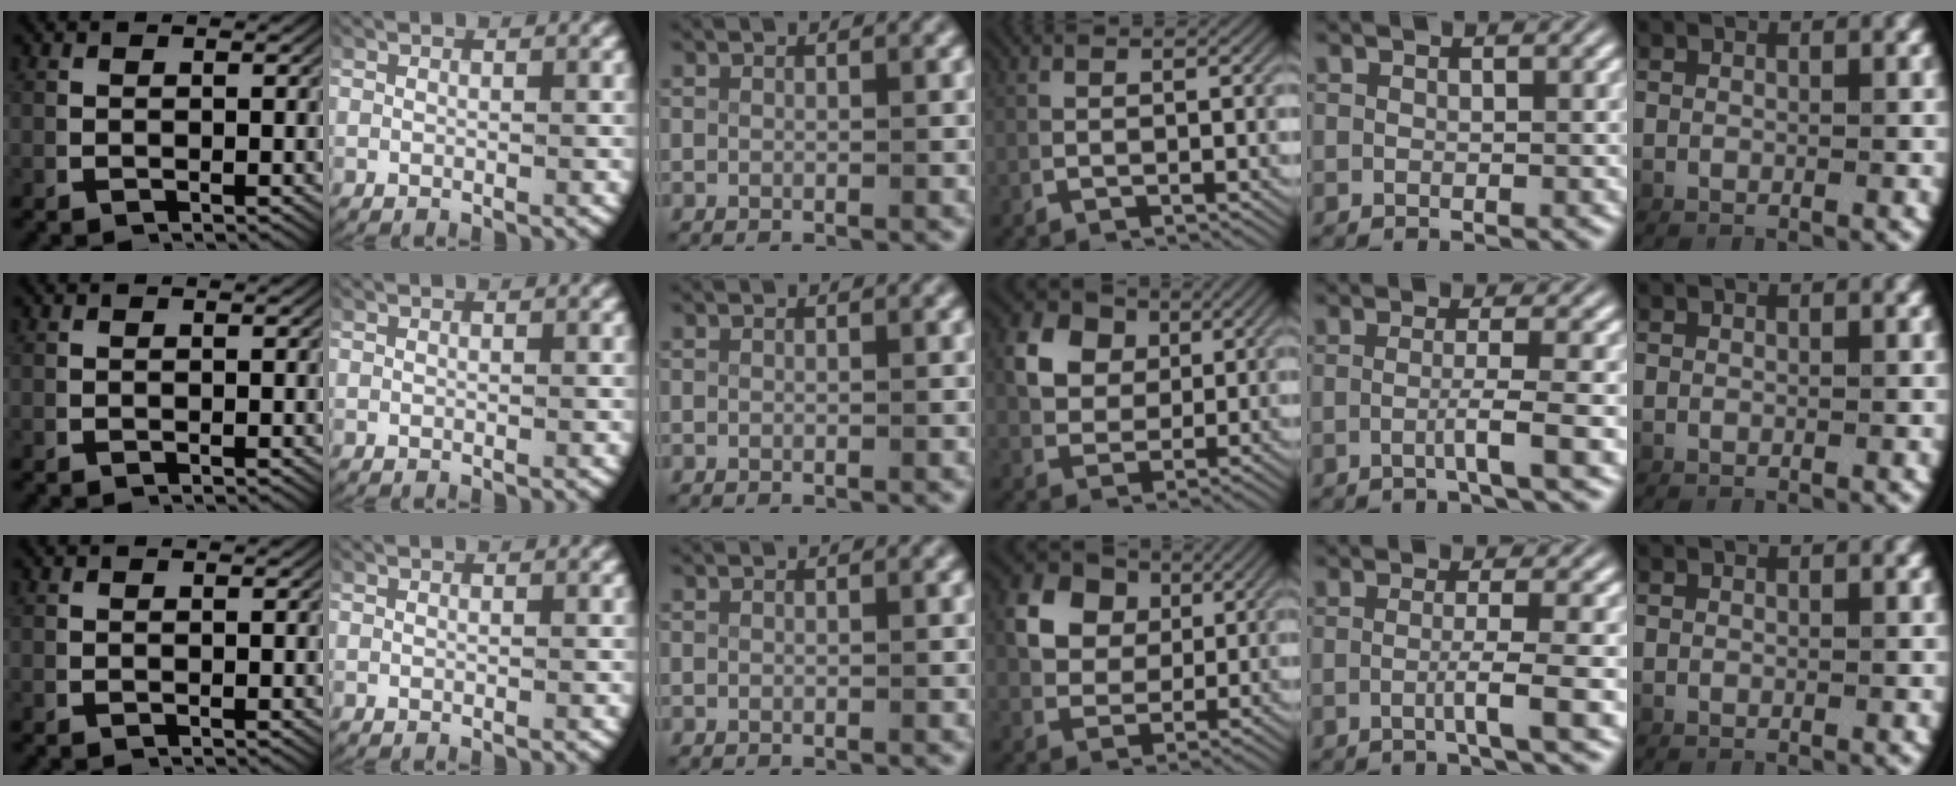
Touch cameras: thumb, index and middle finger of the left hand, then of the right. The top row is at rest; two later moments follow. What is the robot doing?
{"motion": "grasp_and_lifting", "object": "card"}